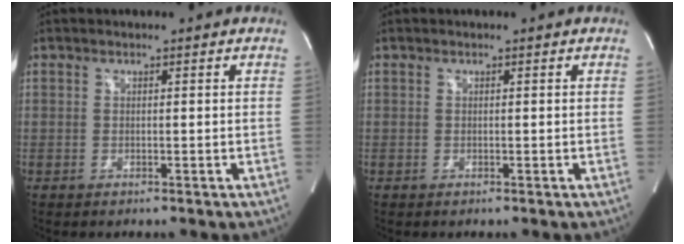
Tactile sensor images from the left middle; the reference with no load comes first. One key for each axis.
{"total": 0.0}